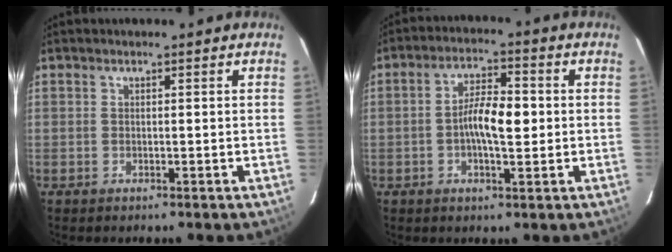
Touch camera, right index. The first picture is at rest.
{"total": 7.1, "force": [-0.4, 2.2, 6.7], "torque": [-0.127, 0.014, -0.008]}